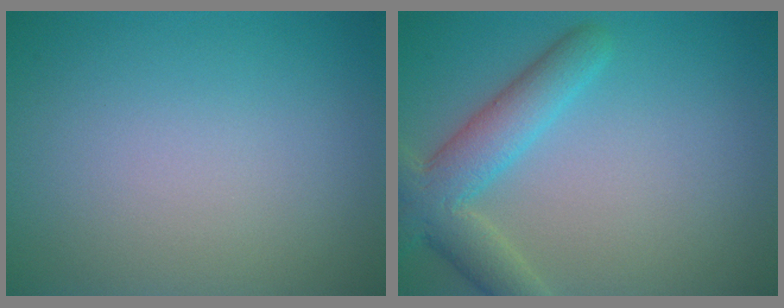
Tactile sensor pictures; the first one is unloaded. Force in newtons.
{"total": 5.1, "press": 5.1, "slide": 0.2}